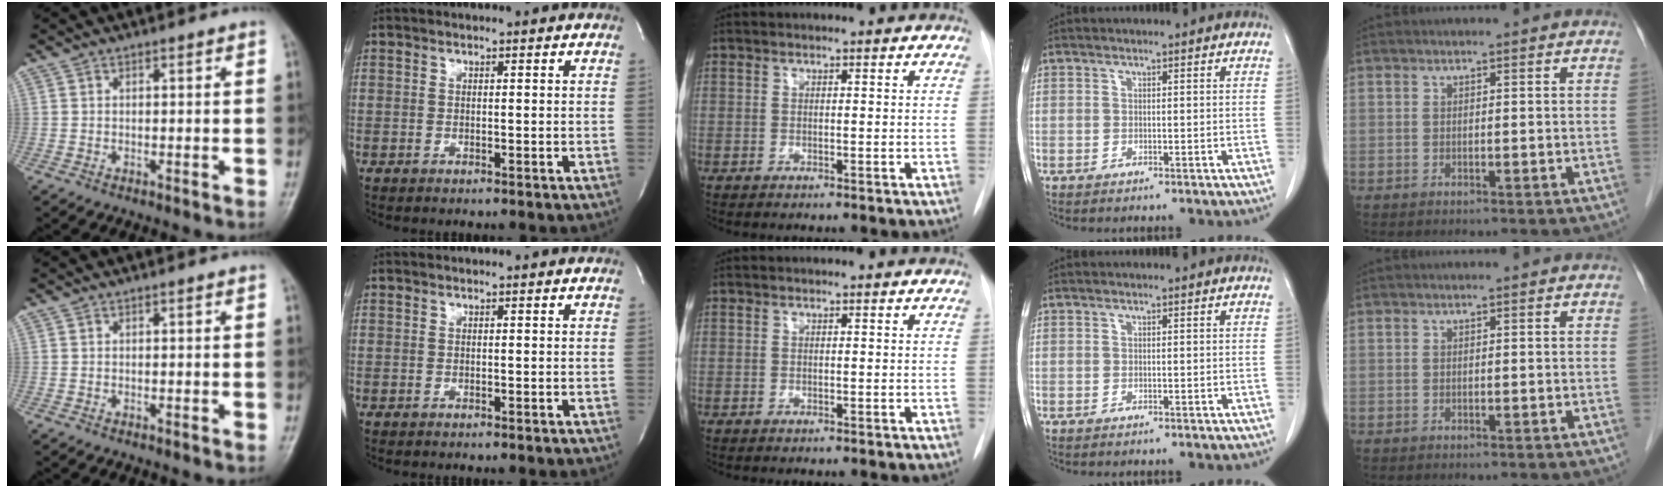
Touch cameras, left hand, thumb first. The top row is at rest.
{}